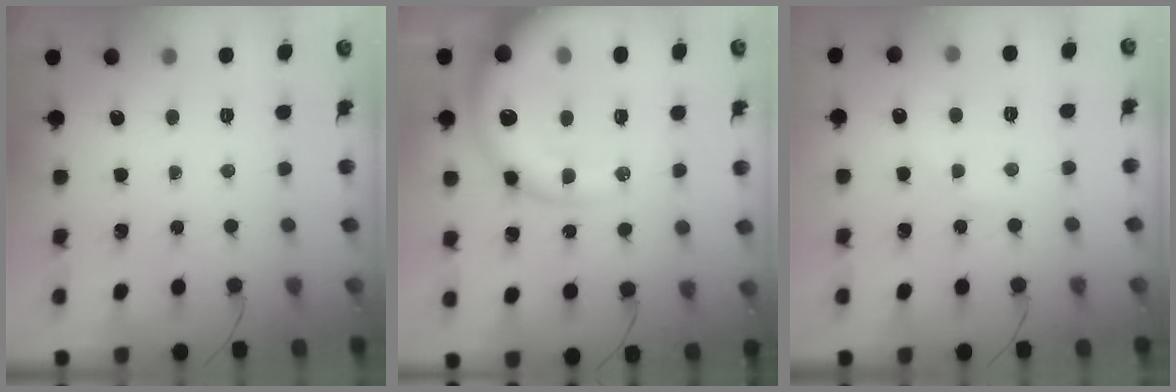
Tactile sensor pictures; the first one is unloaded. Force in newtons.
{"total": 20.7, "press": 20.2, "slide": 4.6}
{"total": 4.0, "press": 3.8, "slide": 1.4}